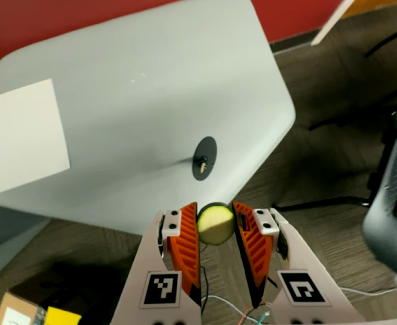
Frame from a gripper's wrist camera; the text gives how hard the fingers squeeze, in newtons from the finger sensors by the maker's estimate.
{"total": 10.5, "left": 11.5, "right": 9.6}